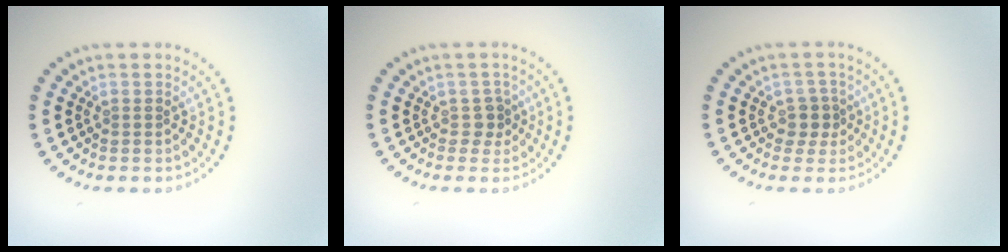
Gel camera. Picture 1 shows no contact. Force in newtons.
{"total": 1.3, "press": 1.0, "slide": 0.9}
{"total": 1.9, "press": 1.5, "slide": 1.1}